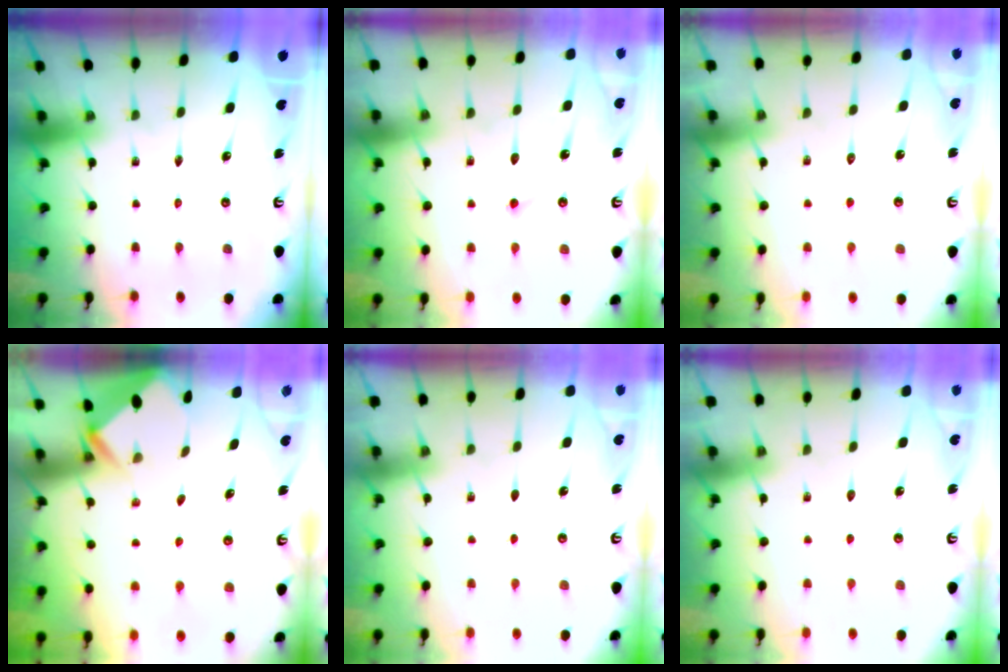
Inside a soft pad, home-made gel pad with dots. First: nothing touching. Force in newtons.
{"total": 7.4, "press": 7.3, "slide": 0.7}
{"total": 4.6, "press": 4.5, "slide": 0.5}
{"total": 2.7, "press": 2.7, "slide": 0.2}
{"total": 4.5, "press": 4.4, "slide": 0.7}
{"total": 2.3, "press": 2.3, "slide": 0.3}